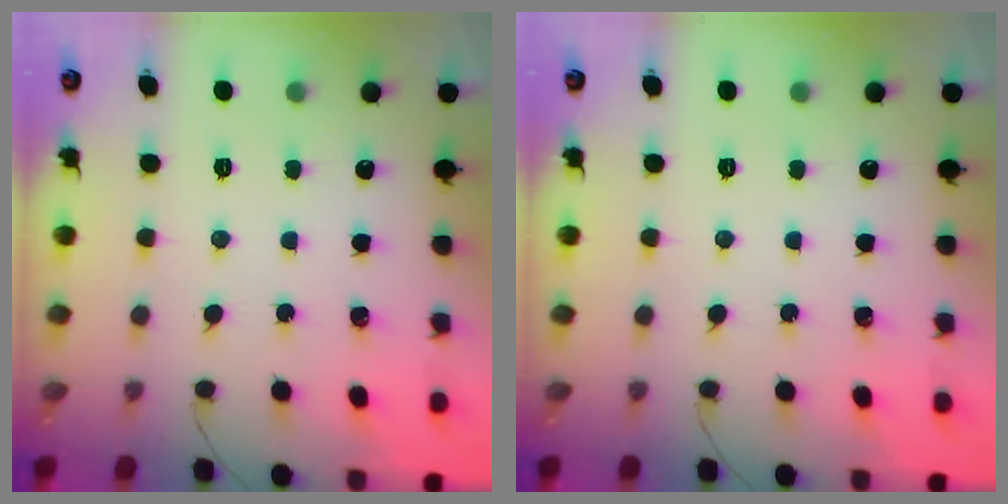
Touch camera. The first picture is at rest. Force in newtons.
{"total": 0.0}